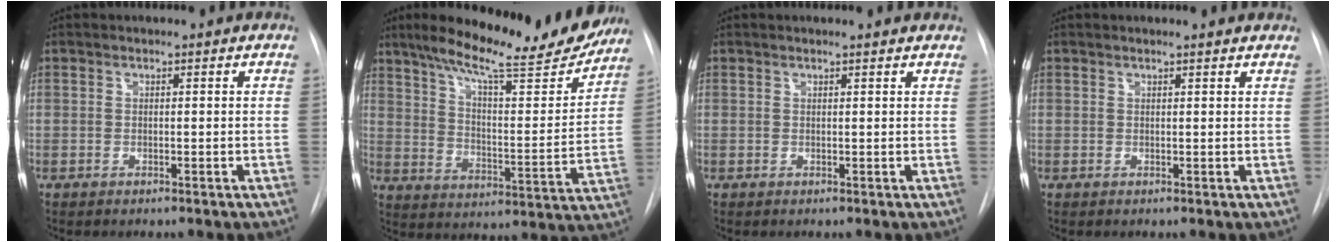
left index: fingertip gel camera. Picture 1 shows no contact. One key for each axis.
{"total": 20.5, "fx": 17.5, "fy": 2.9, "fz": 10.4, "tx": -0.161, "ty": -0.032, "tz": 0.243}
{"total": 2.0, "fx": 1.8, "fy": 0.1, "fz": 0.7, "tx": -0.013, "ty": 0.003, "tz": 0.010}
{"total": 2.6, "fx": 2.4, "fy": 0.2, "fz": 0.9, "tx": -0.015, "ty": 0.002, "tz": 0.015}